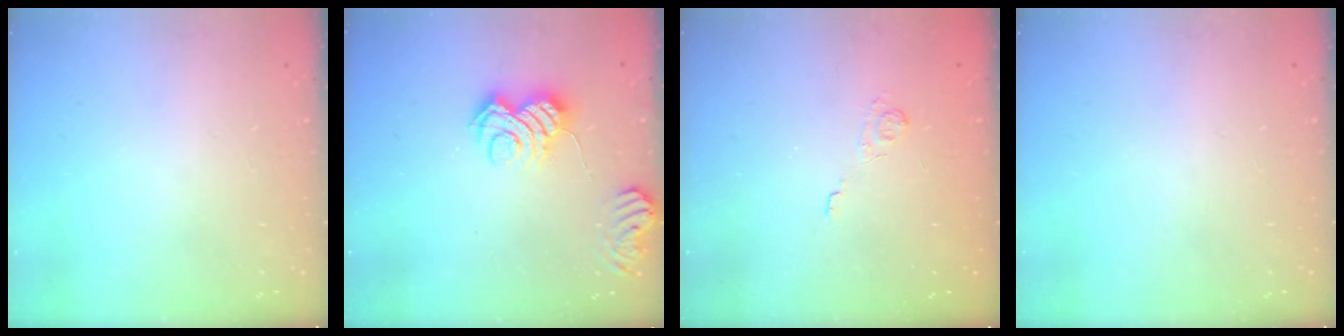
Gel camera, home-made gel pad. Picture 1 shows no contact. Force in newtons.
{"total": 7.6, "press": 7.6, "slide": 0.7}
{"total": 1.9, "press": 1.3, "slide": 1.3}
{"total": 0.0}